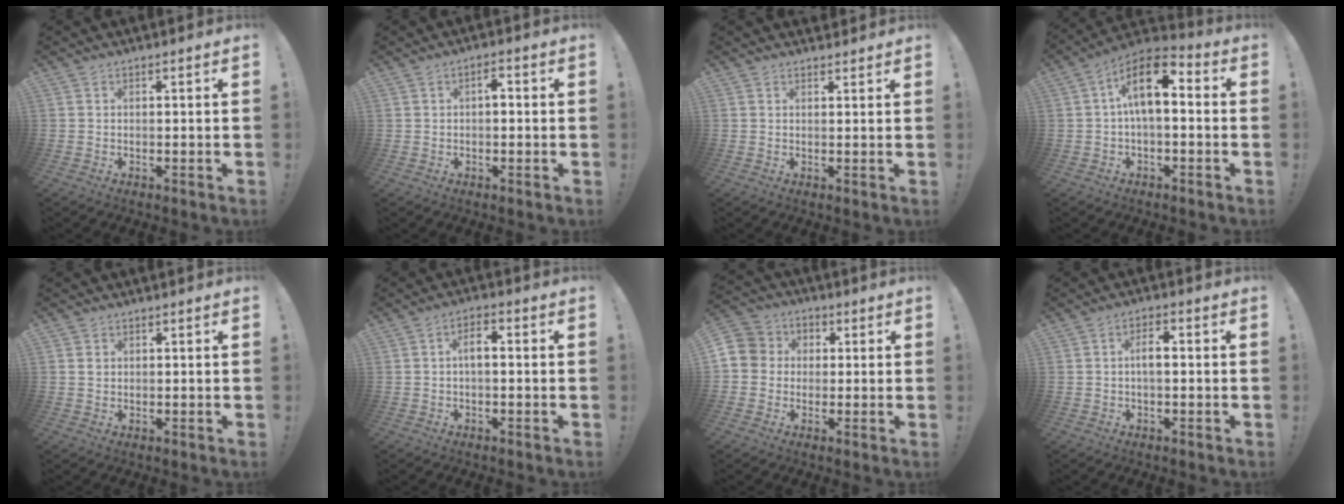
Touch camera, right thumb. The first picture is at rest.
{"total": 2.6, "force": [-0.2, 2.0, 1.7], "torque": [-0.017, 0.001, -0.011]}
{"total": 1.5, "force": [1.4, 0.5, -0.1], "torque": [0.017, -0.009, 0.024]}
{"total": 12.6, "force": [2.1, 6.0, 10.9], "torque": [-0.187, 0.003, 0.033]}
{"total": 1.1, "force": [0.5, 1.0, 0.2], "torque": [0.004, 0.000, 0.008]}
{"total": 4.5, "force": [-0.3, 1.8, 4.1], "torque": [-0.071, 0.011, -0.008]}
{"total": 7.5, "force": [-0.5, 7.2, 2.1], "torque": [-0.042, 0.014, -0.007]}
{"total": 4.4, "force": [-0.1, 1.8, 4.0], "torque": [-0.073, 0.009, -0.005]}